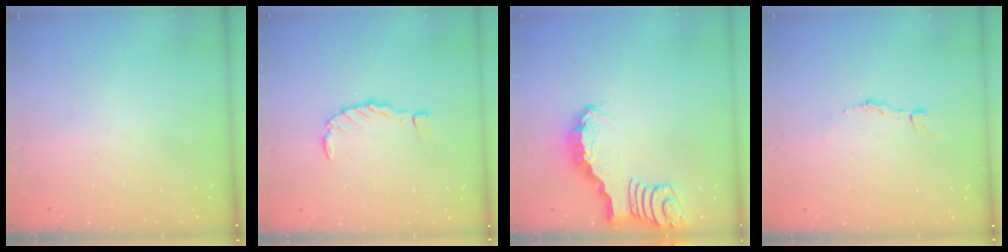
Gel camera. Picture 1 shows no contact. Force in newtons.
{"total": 0.0}
{"total": 2.4, "press": 2.4, "slide": 0.2}
{"total": 1.4, "press": 1.4, "slide": 0.1}